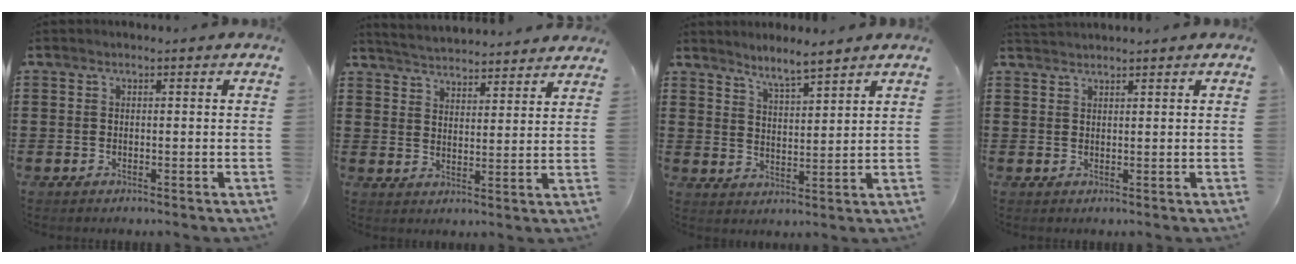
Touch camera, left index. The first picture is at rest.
{"total": 4.0, "force": [4.0, -0.3, 0.0], "torque": [-0.018, -0.027, 0.068]}
{"total": 4.1, "force": [3.9, -0.2, 1.3], "torque": [-0.038, -0.015, 0.069]}
{"total": 1.4, "force": [1.4, -0.1, 0.1], "torque": [-0.005, 0.000, 0.028]}